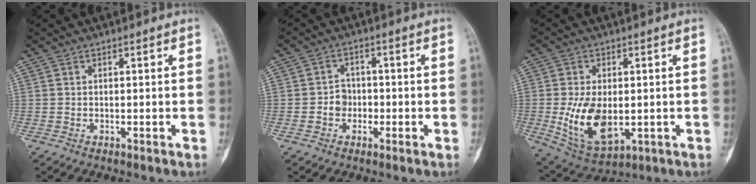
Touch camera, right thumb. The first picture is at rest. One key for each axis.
{"total": 3.4, "fx": -0.9, "fy": 3.0, "fz": 1.3, "tx": 0.008, "ty": 0.014, "tz": -0.022}
{"total": 12.2, "fx": -1.3, "fy": 7.1, "fz": 9.9, "tx": -0.169, "ty": -0.010, "tz": -0.001}